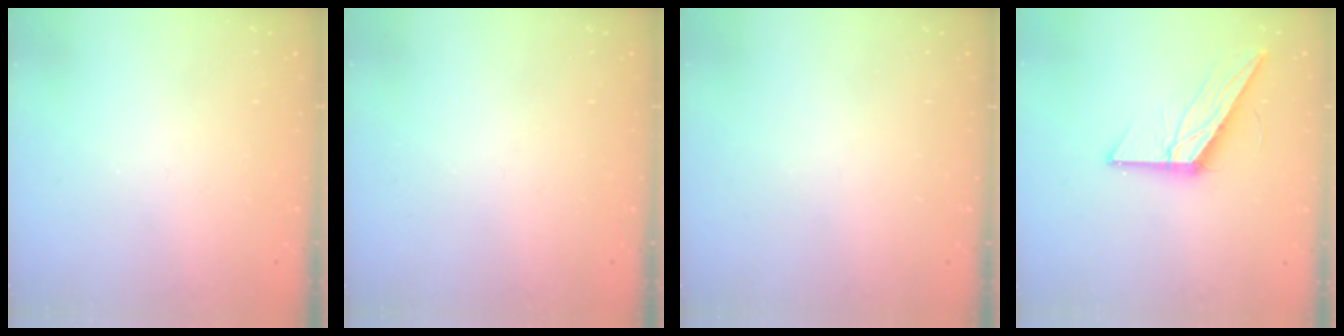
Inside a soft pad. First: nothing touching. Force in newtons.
{"total": 0.0}
{"total": 0.0}
{"total": 13.8, "press": 13.8, "slide": 0.4}